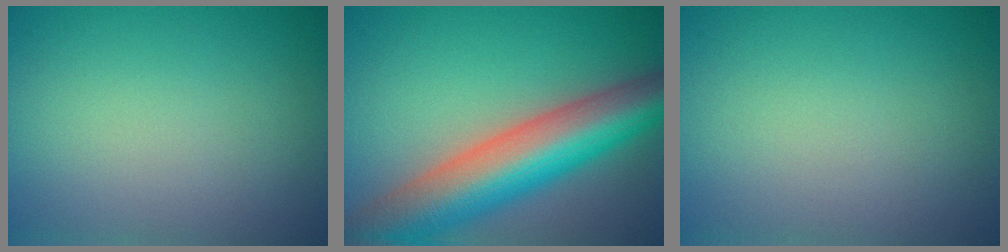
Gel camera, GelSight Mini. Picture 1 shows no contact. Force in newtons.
{"total": 11.5, "press": 11.5, "slide": 0.5}
{"total": 0.0}